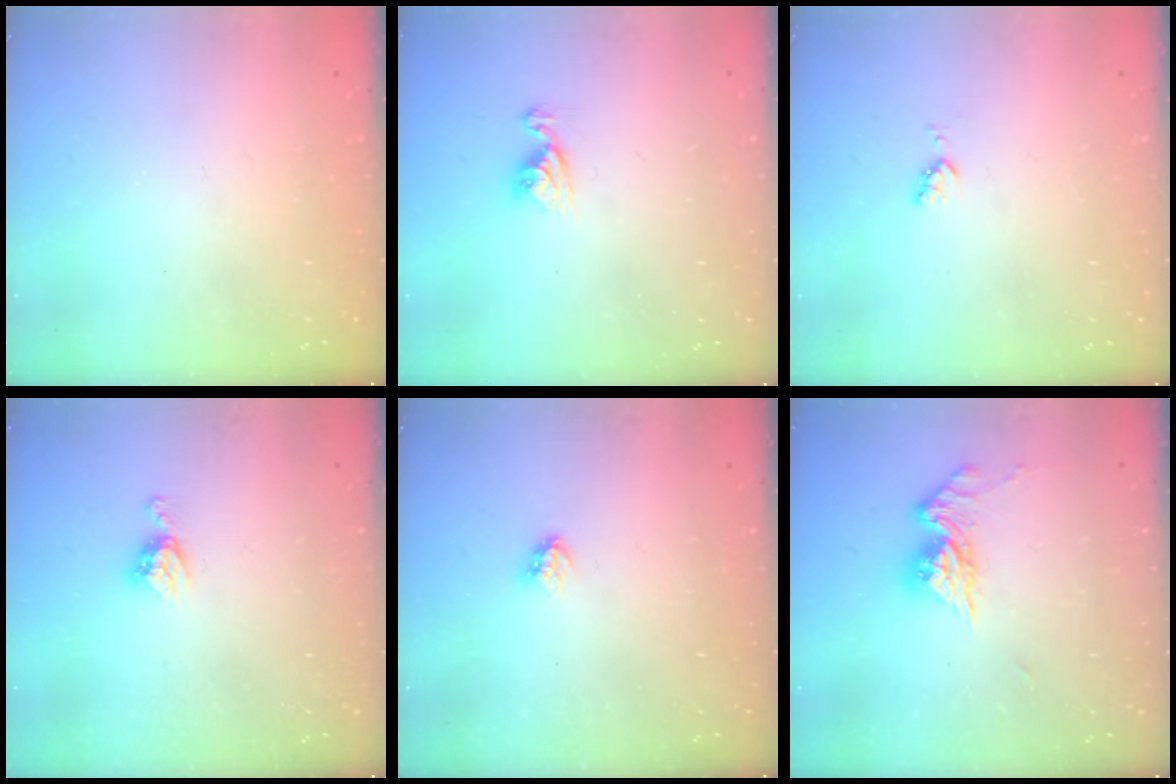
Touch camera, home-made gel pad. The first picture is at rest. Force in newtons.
{"total": 6.9, "press": 6.9, "slide": 0.7}
{"total": 3.6, "press": 3.5, "slide": 0.4}
{"total": 5.7, "press": 5.7, "slide": 0.5}
{"total": 3.0, "press": 2.9, "slide": 0.4}
{"total": 10.3, "press": 10.3, "slide": 1.0}